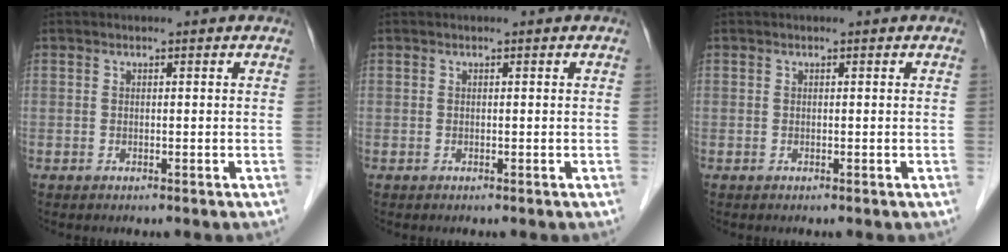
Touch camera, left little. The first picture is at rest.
{"total": 0.0}
{"total": 0.0}